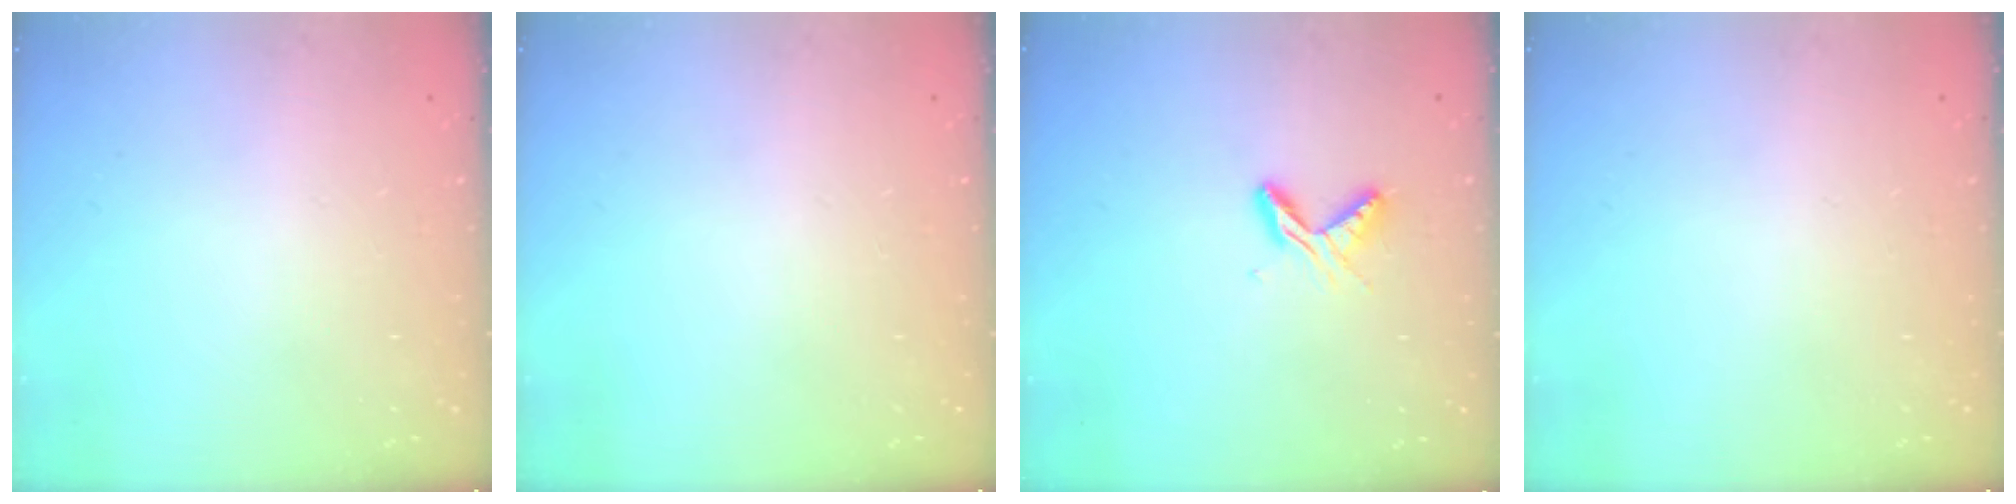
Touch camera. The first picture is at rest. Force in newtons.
{"total": 0.0}
{"total": 6.1, "press": 6.1, "slide": 0.7}
{"total": 0.0}